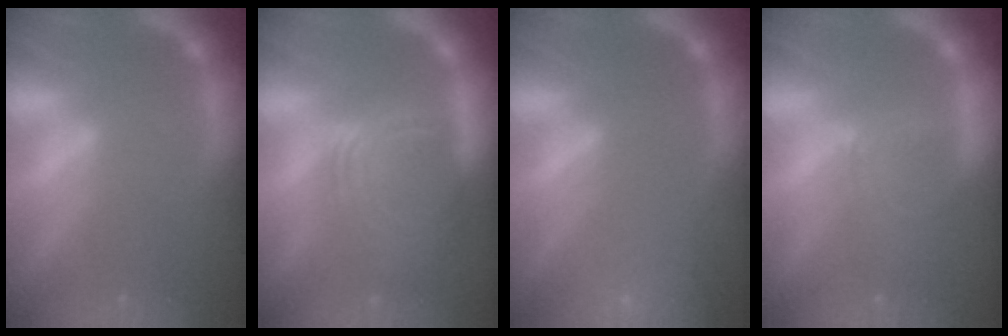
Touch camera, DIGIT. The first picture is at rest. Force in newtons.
{"total": 9.5}
{"total": 8.0}
{"total": 5.0}